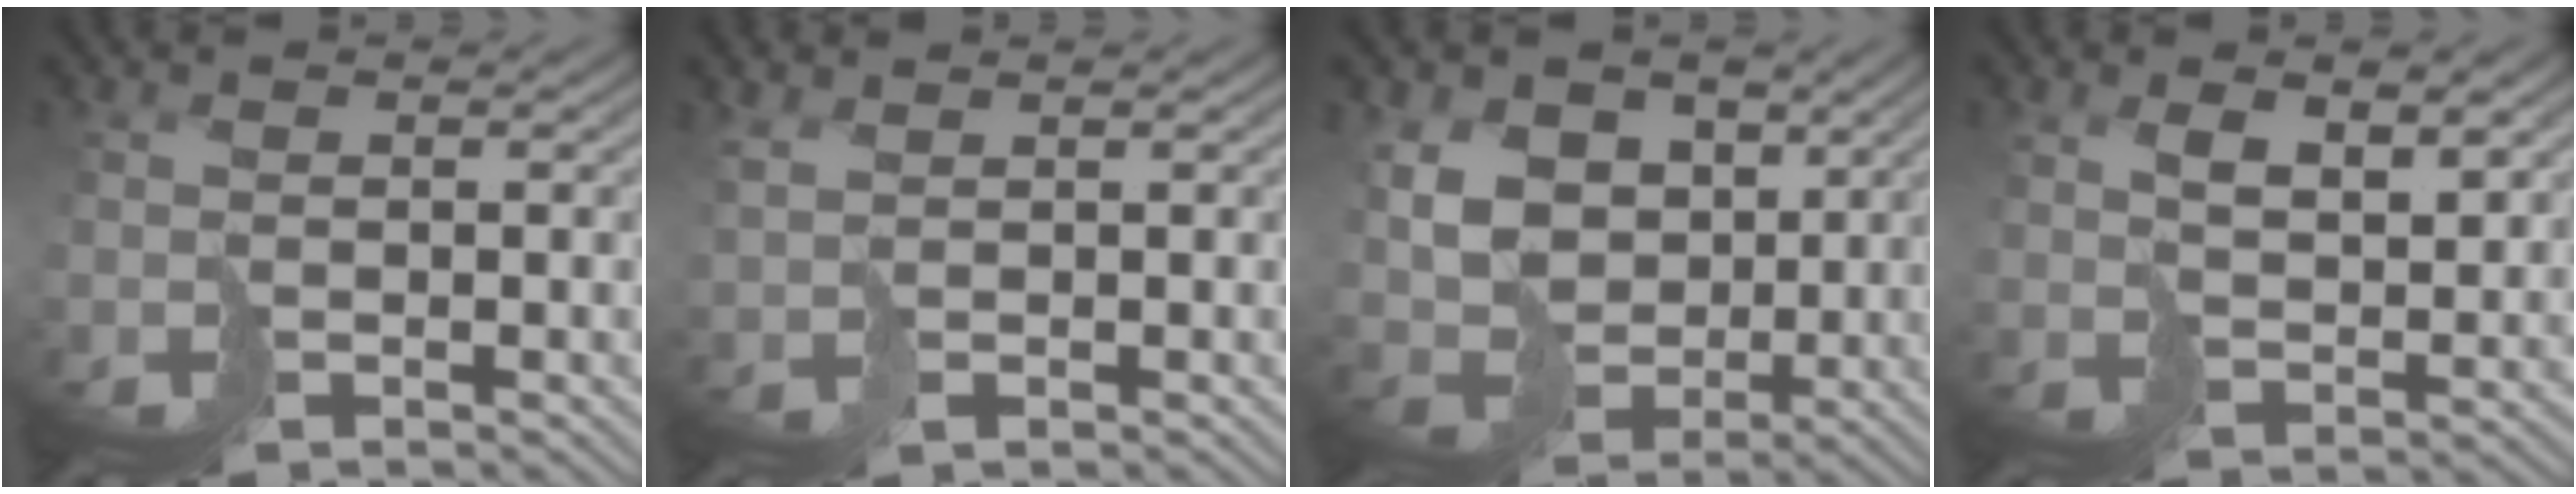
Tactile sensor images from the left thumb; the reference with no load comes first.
{"total": 1.9, "force": [1.8, 0.2, 0.4], "torque": [-0.013, 0.004, 0.041]}
{"total": 9.9, "force": [3.5, 7.6, 5.2], "torque": [-0.145, 0.001, 0.067]}
{"total": 5.5, "force": [3.4, 2.1, 3.7], "torque": [-0.065, -0.003, 0.069]}